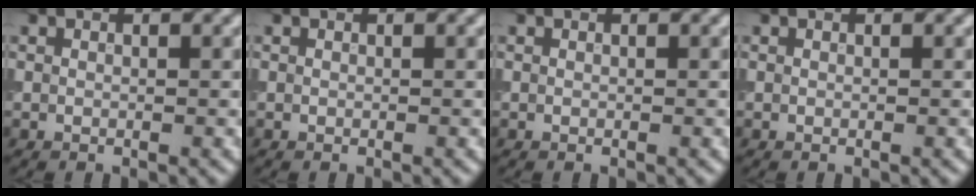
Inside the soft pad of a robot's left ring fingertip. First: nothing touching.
{"total": 0.0}
{"total": 0.0}
{"total": 0.0}